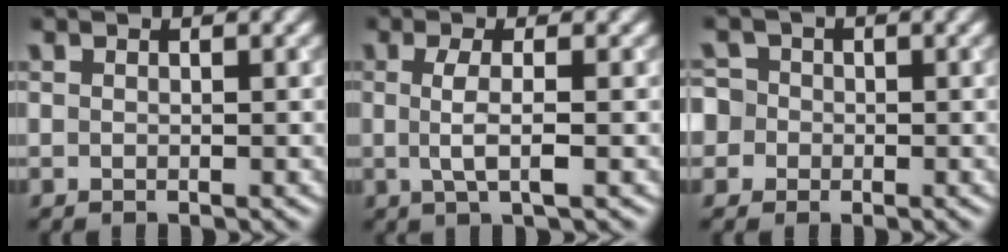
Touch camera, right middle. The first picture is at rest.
{"total": 2.8, "force": [-0.1, 0.7, 2.7], "torque": [-0.053, -0.003, -0.003]}
{"total": 4.4, "force": [-0.7, 4.2, 1.2], "torque": [-0.010, 0.025, -0.045]}